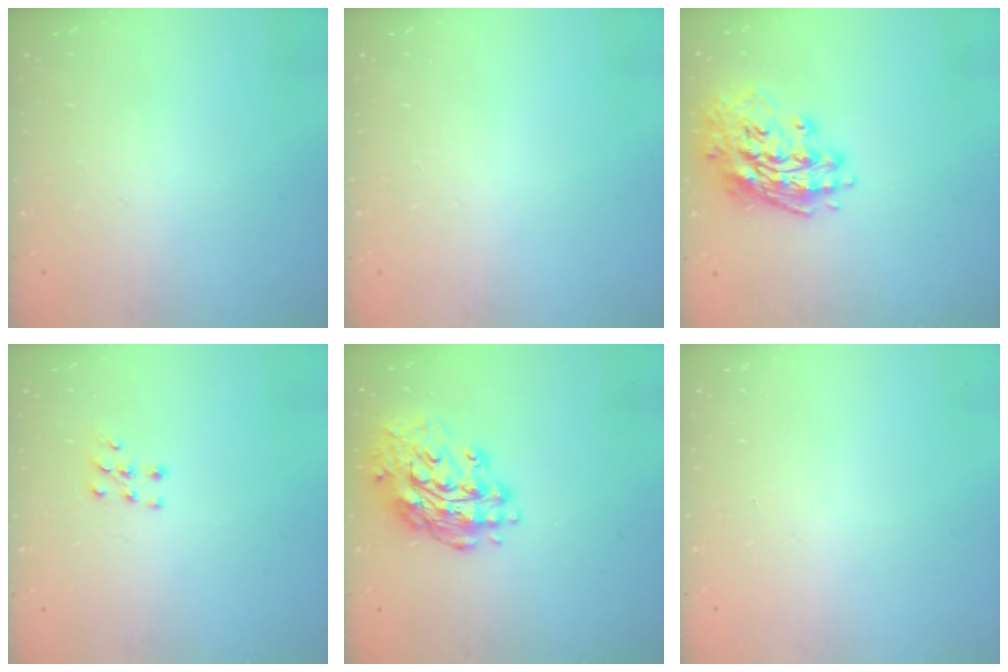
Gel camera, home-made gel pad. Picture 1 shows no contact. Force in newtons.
{"total": 0.0}
{"total": 16.2, "press": 16.0, "slide": 2.6}
{"total": 6.1, "press": 6.0, "slide": 0.5}
{"total": 16.6, "press": 16.6, "slide": 1.6}
{"total": 0.0}